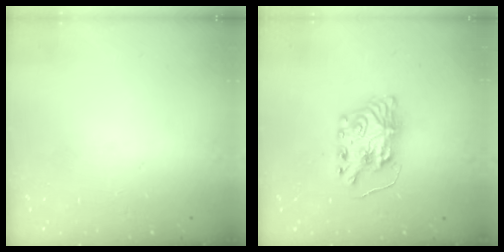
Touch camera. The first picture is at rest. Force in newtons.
{"total": 8.2, "press": 8.2, "slide": 0.5}